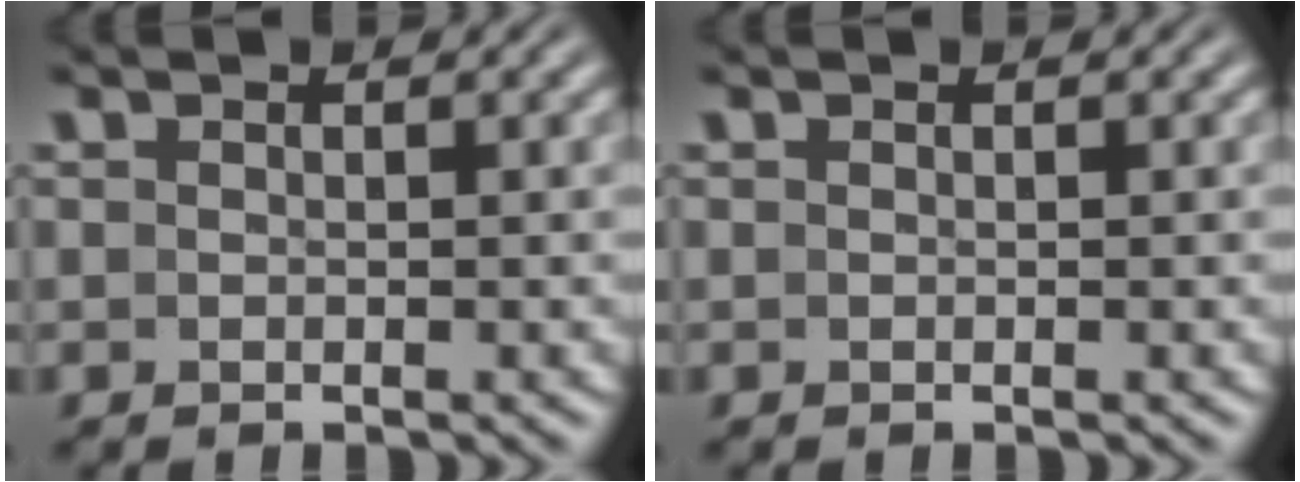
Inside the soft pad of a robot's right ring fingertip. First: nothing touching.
{"total": 0.0}